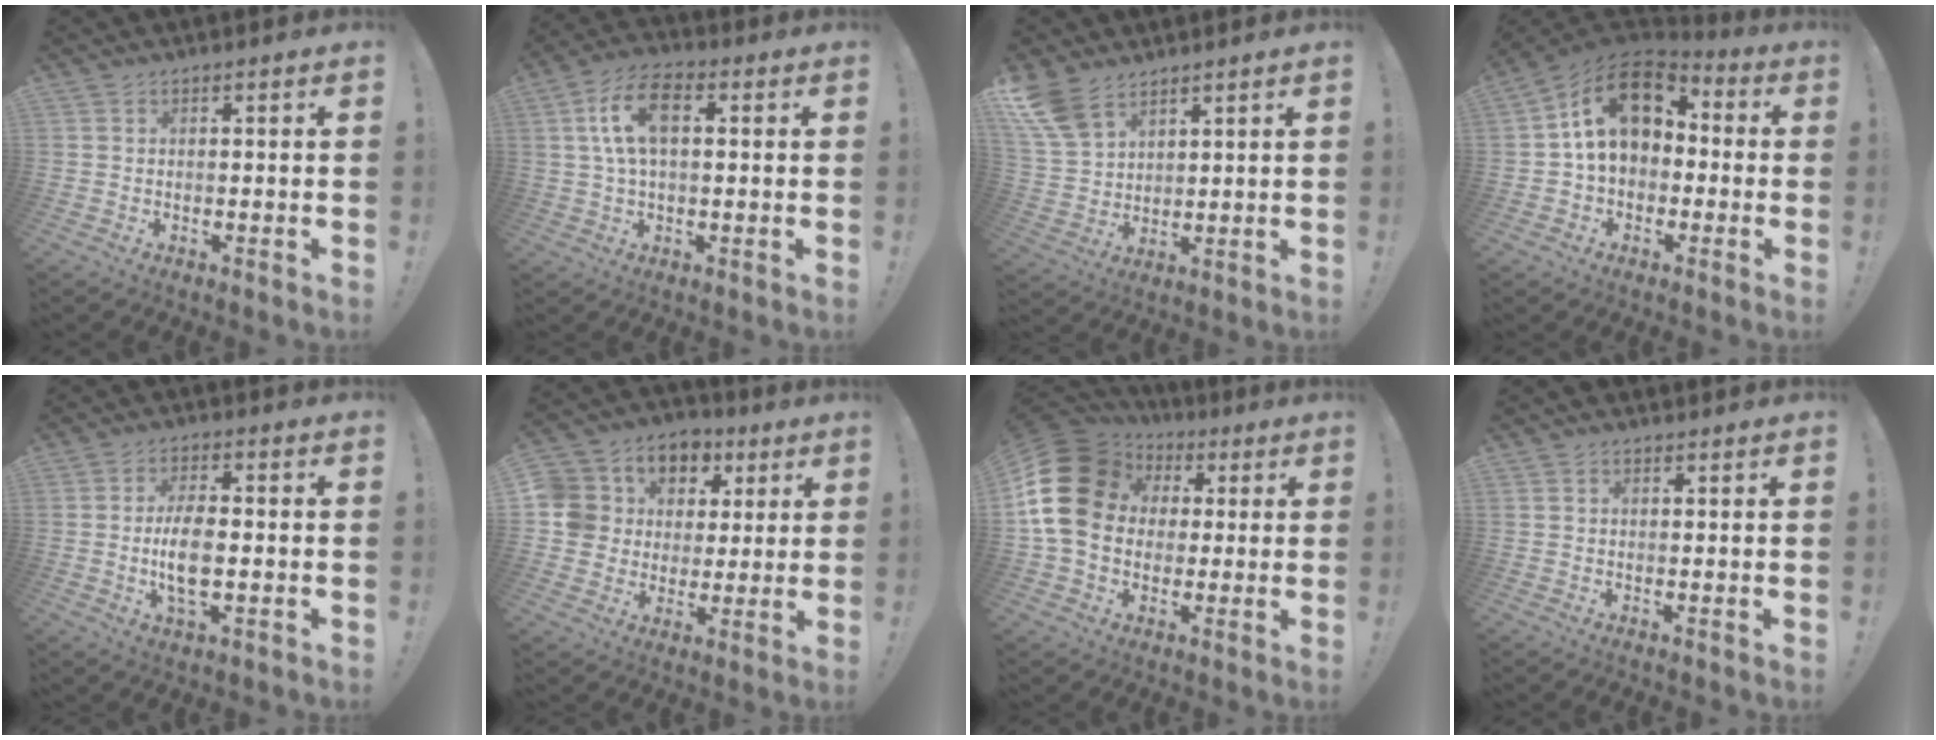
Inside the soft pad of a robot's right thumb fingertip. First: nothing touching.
{"total": 11.1, "force": [2.6, 5.9, 9.0], "torque": [-0.171, 0.009, 0.049]}
{"total": 10.6, "force": [7.4, 5.8, 4.9], "torque": [-0.110, -0.037, 0.151]}
{"total": 17.2, "force": [4.1, 11.7, 11.8], "torque": [-0.196, 0.008, 0.072]}
{"total": 8.8, "force": [-1.0, 3.6, 8.0], "torque": [-0.167, -0.005, -0.021]}
{"total": 11.3, "force": [3.3, 10.2, 3.6], "torque": [-0.058, -0.013, 0.080]}
{"total": 19.1, "force": [2.6, 15.2, 11.3], "torque": [-0.217, 0.002, 0.055]}
{"total": 0.5, "force": [-0.5, 0.0, -0.1], "torque": [0.003, 0.007, -0.009]}